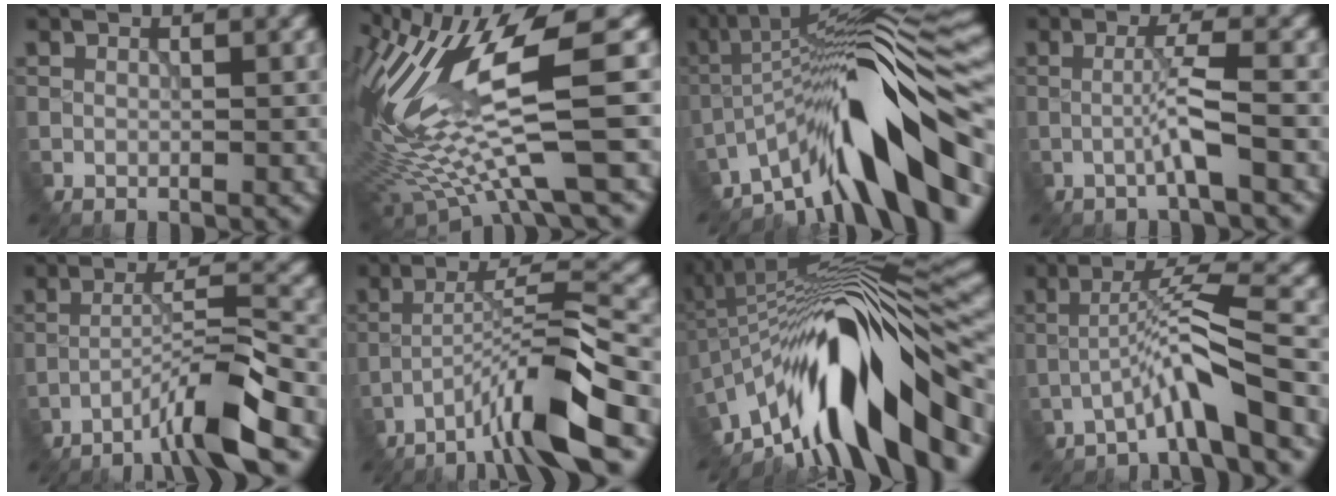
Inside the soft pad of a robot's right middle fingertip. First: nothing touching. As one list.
[{"total": 13.0, "force": [1.3, 2.6, 12.7], "torque": [-0.250, -0.005, 0.046]}, {"total": 12.8, "force": [-7.0, 2.3, 10.4], "torque": [-0.148, 0.029, -0.119]}, {"total": 2.9, "force": [-0.9, 0.0, 2.8], "torque": [-0.056, 0.006, -0.023]}, {"total": 6.0, "force": [-3.9, 0.1, 4.6], "torque": [-0.074, 0.017, -0.080]}, {"total": 8.4, "force": [-5.2, 0.6, 6.6], "torque": [-0.108, 0.019, -0.098]}, {"total": 14.6, "force": [-6.8, 3.9, 12.3], "torque": [-0.191, 0.023, -0.108]}, {"total": 4.7, "force": [-2.8, 0.0, 3.8], "torque": [-0.069, 0.023, -0.060]}]